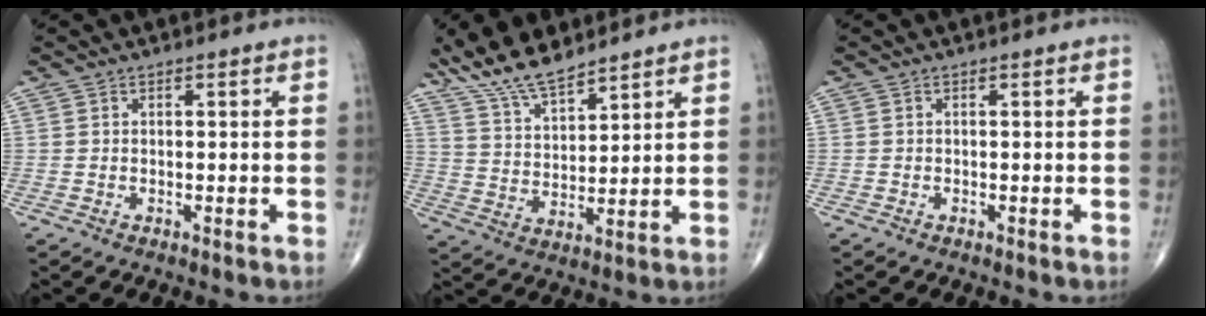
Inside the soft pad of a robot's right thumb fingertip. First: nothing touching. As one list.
[{"total": 11.1, "force": [9.2, 3.3, 5.3], "torque": [-0.085, -0.046, 0.180]}, {"total": 0.0}]